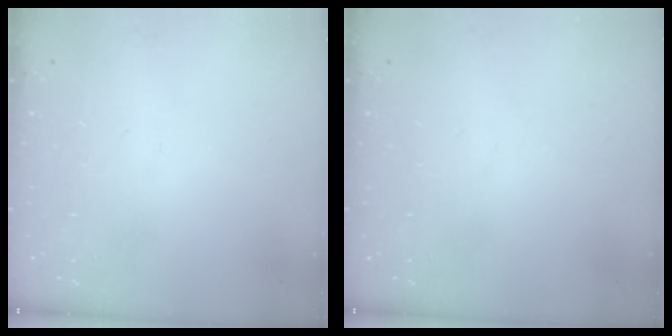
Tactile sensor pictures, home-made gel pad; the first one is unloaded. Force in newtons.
{"total": 0.0}